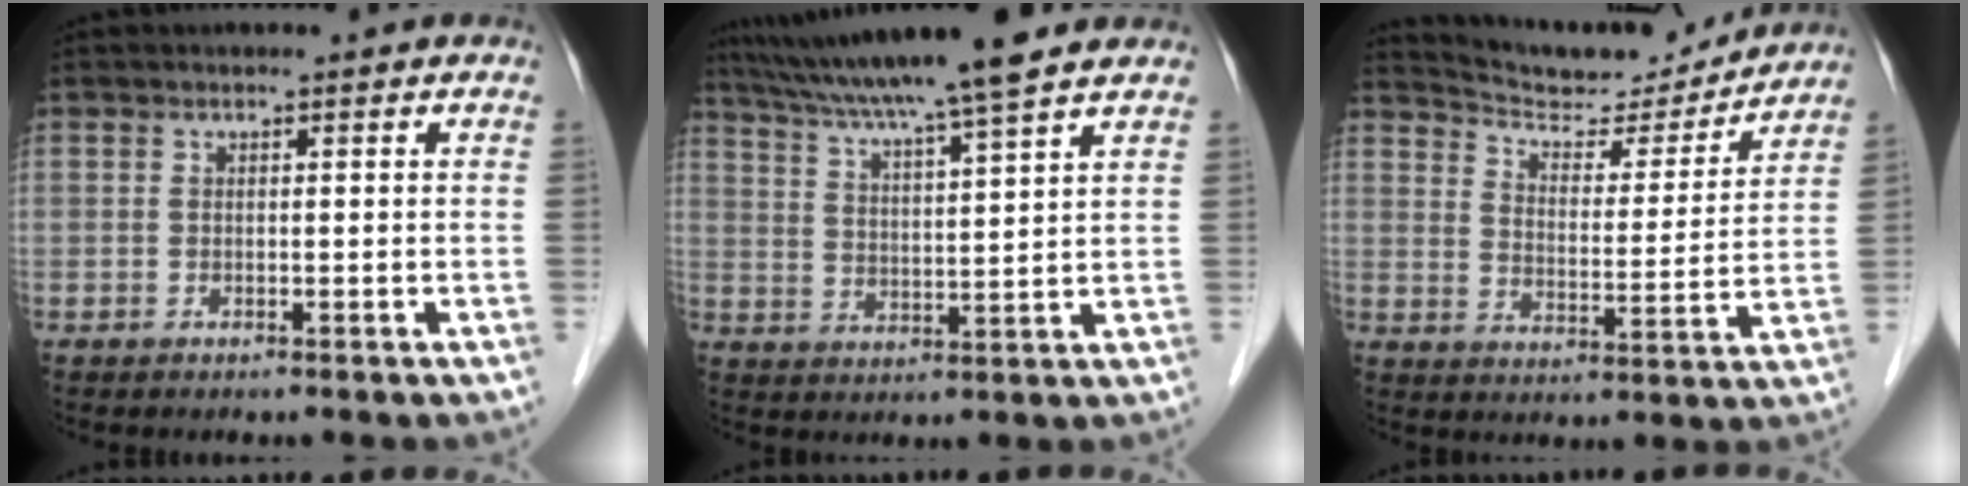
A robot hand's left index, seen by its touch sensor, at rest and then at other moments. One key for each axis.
{"total": 14.4, "fx": 12.0, "fy": -0.8, "fz": 8.0, "tx": -0.144, "ty": 0.018, "tz": 0.188}
{"total": 13.3, "fx": 13.0, "fy": 1.6, "fz": 2.5, "tx": -0.044, "ty": -0.010, "tz": 0.197}